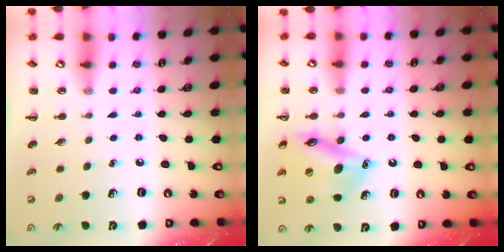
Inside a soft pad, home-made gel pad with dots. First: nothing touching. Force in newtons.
{"total": 15.5, "press": 15.4, "slide": 1.9}